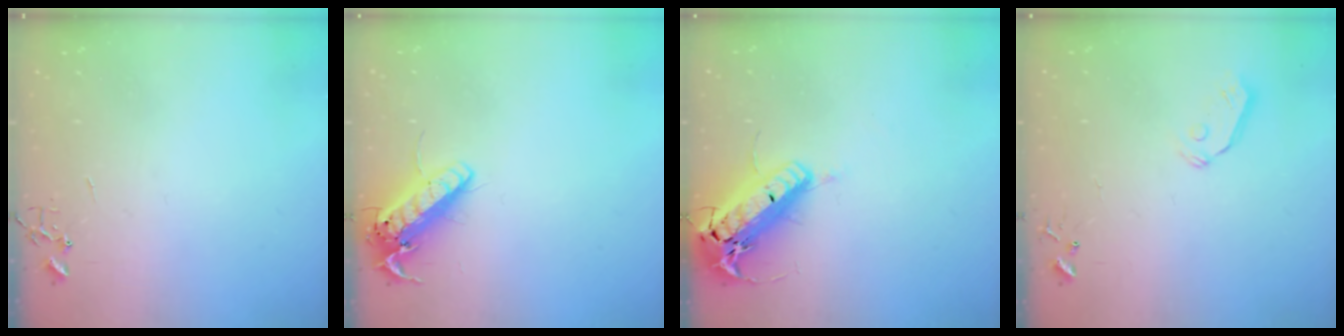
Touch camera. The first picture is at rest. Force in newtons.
{"total": 14.9, "press": 14.7, "slide": 2.8}
{"total": 22.0, "press": 21.5, "slide": 4.5}
{"total": 5.8, "press": 5.8, "slide": 0.5}